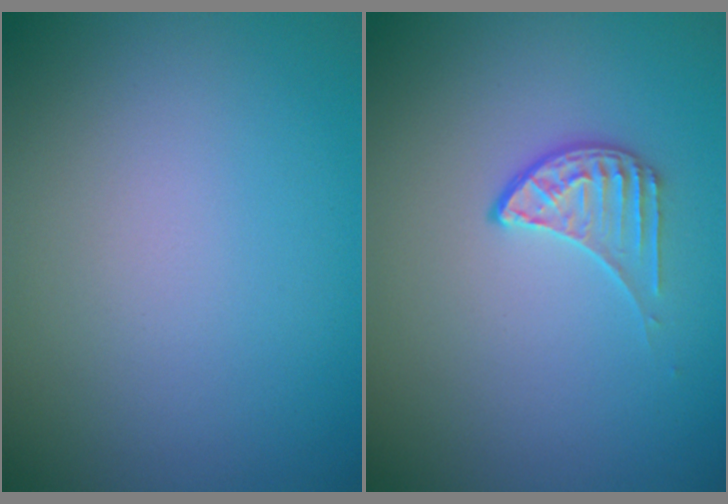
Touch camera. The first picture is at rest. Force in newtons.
{"total": 1.9, "press": 1.3, "slide": 1.3}